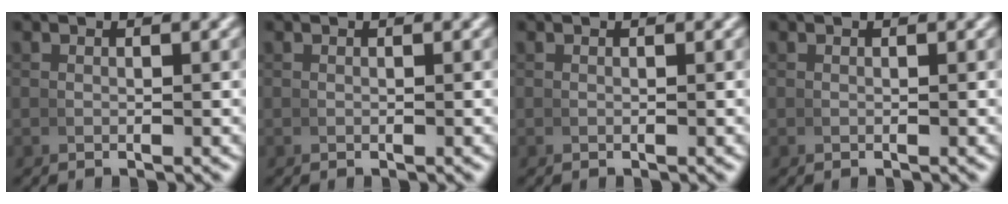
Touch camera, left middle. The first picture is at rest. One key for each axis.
{"total": 0.0}
{"total": 0.0}
{"total": 0.0}